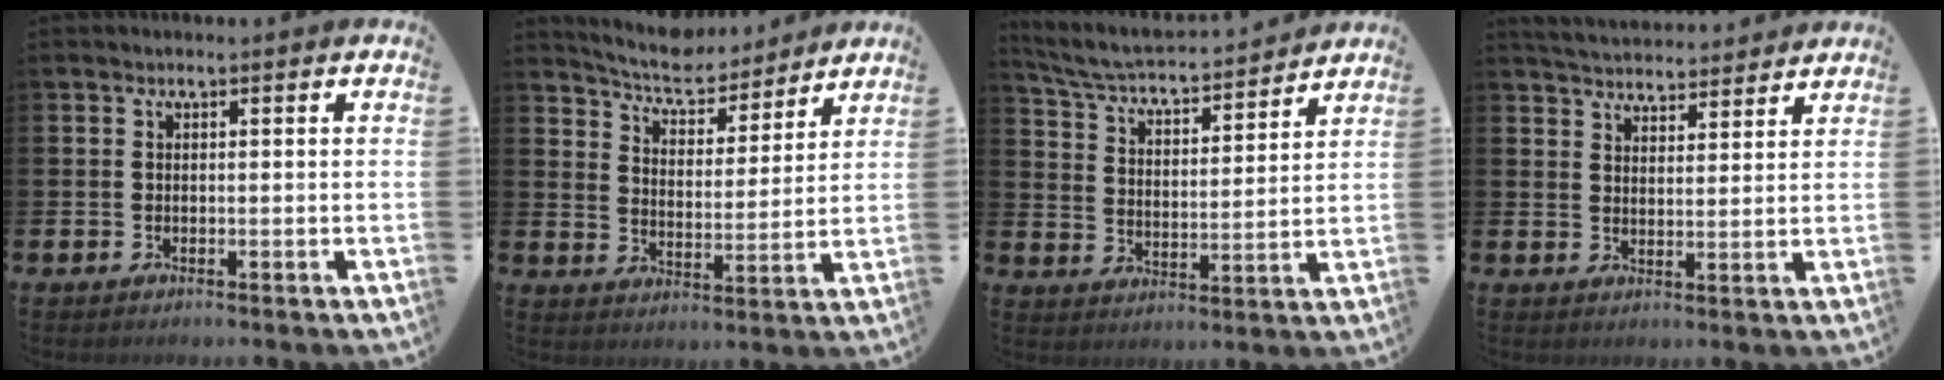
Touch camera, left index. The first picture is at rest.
{"total": 6.7, "force": [6.4, 1.5, 1.1], "torque": [-0.049, -0.046, 0.111]}
{"total": 5.3, "force": [5.0, 0.7, 1.5], "torque": [-0.055, -0.046, 0.079]}
{"total": 4.8, "force": [4.7, 0.6, -0.1], "torque": [-0.008, -0.031, 0.084]}